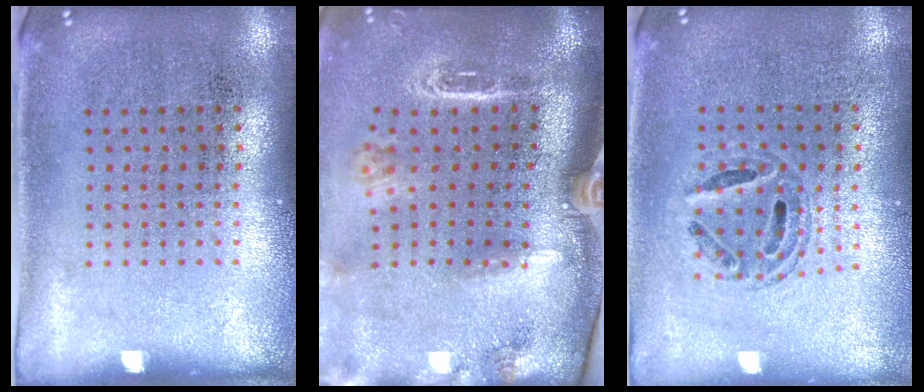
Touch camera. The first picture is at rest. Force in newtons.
{"total": 3.0, "press": 2.1, "slide": 2.1}
{"total": 0.7, "press": 0.7, "slide": 0.2}